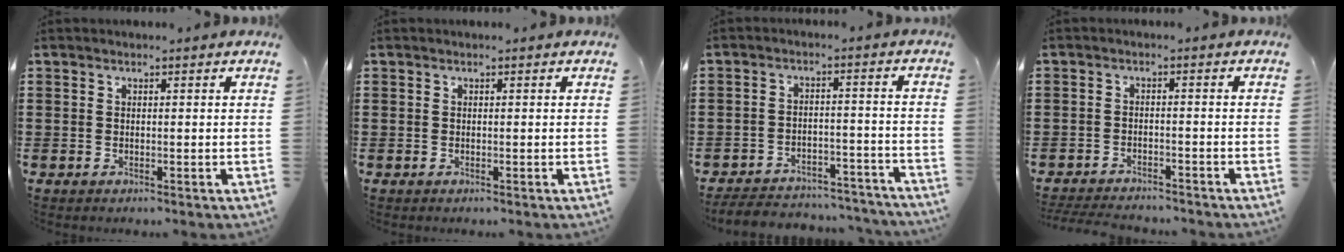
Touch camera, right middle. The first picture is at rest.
{"total": 0.0}
{"total": 5.3, "force": [-5.2, 0.6, 0.7], "torque": [-0.016, 0.007, -0.105]}
{"total": 3.1, "force": [-3.0, 0.3, 0.2], "torque": [-0.015, -0.005, -0.066]}